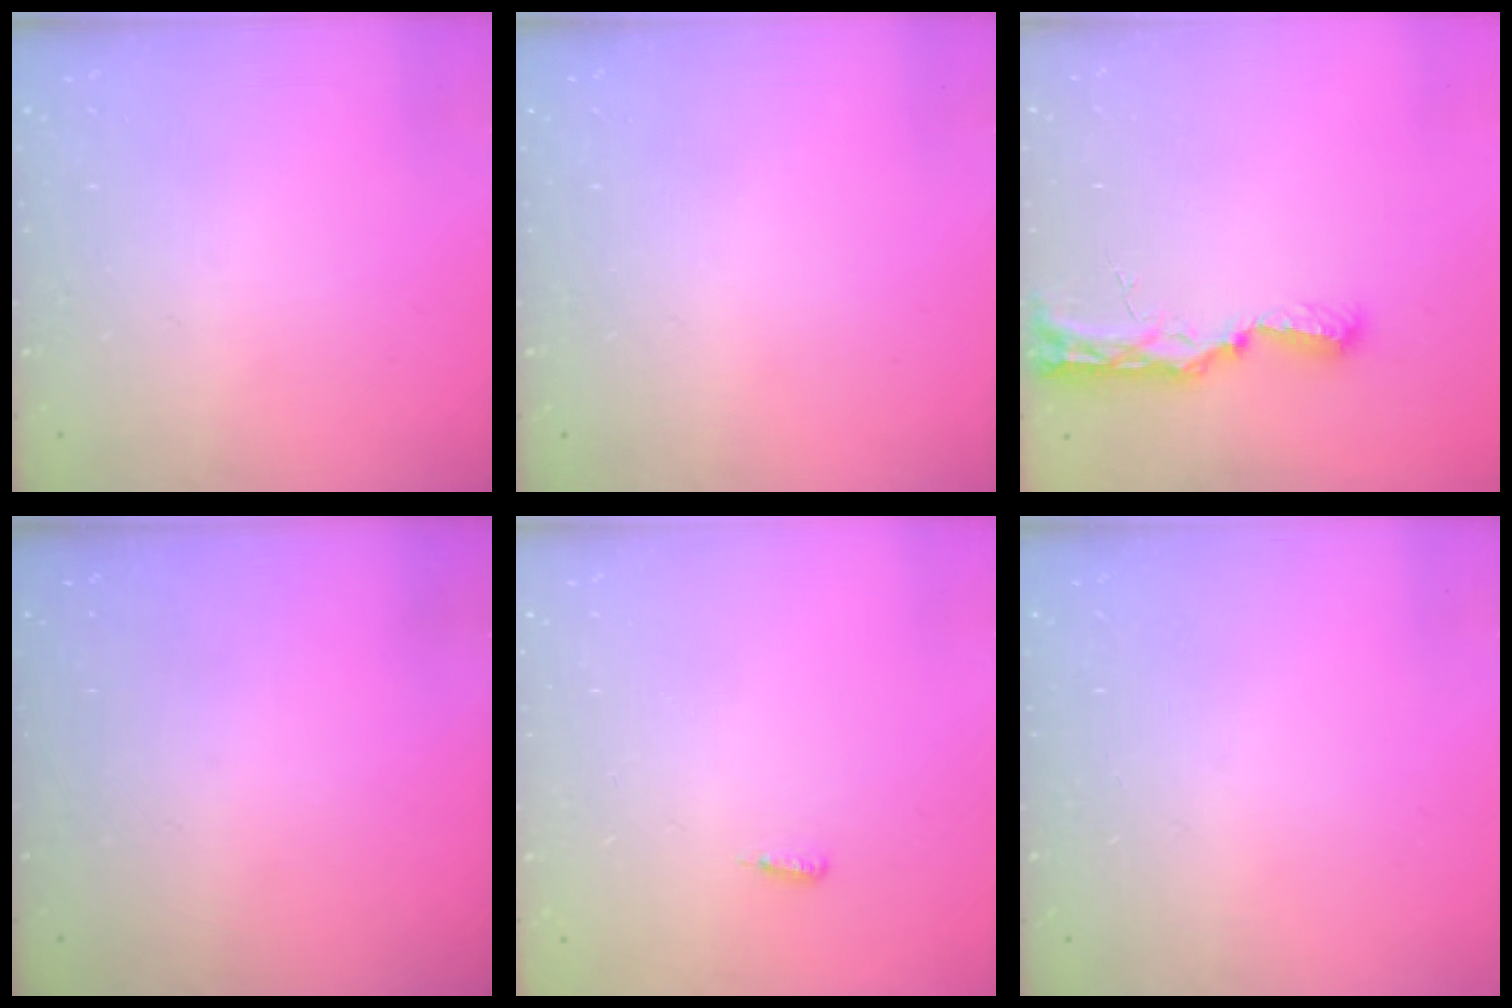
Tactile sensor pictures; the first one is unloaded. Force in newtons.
{"total": 0.0}
{"total": 10.5, "press": 9.6, "slide": 4.3}
{"total": 0.0}
{"total": 3.6, "press": 2.7, "slide": 2.4}
{"total": 0.0}